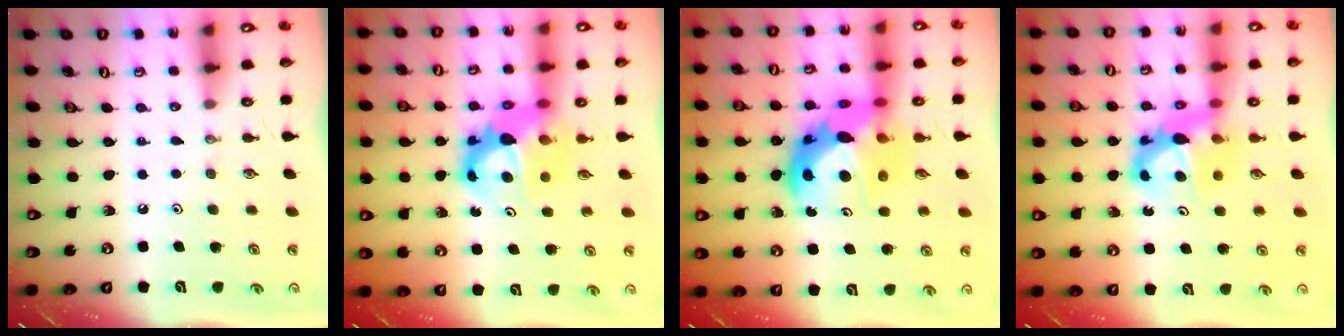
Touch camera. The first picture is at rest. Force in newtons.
{"total": 9.7, "press": 9.7, "slide": 0.8}
{"total": 16.5, "press": 16.5, "slide": 1.3}
{"total": 8.3, "press": 8.2, "slide": 0.8}